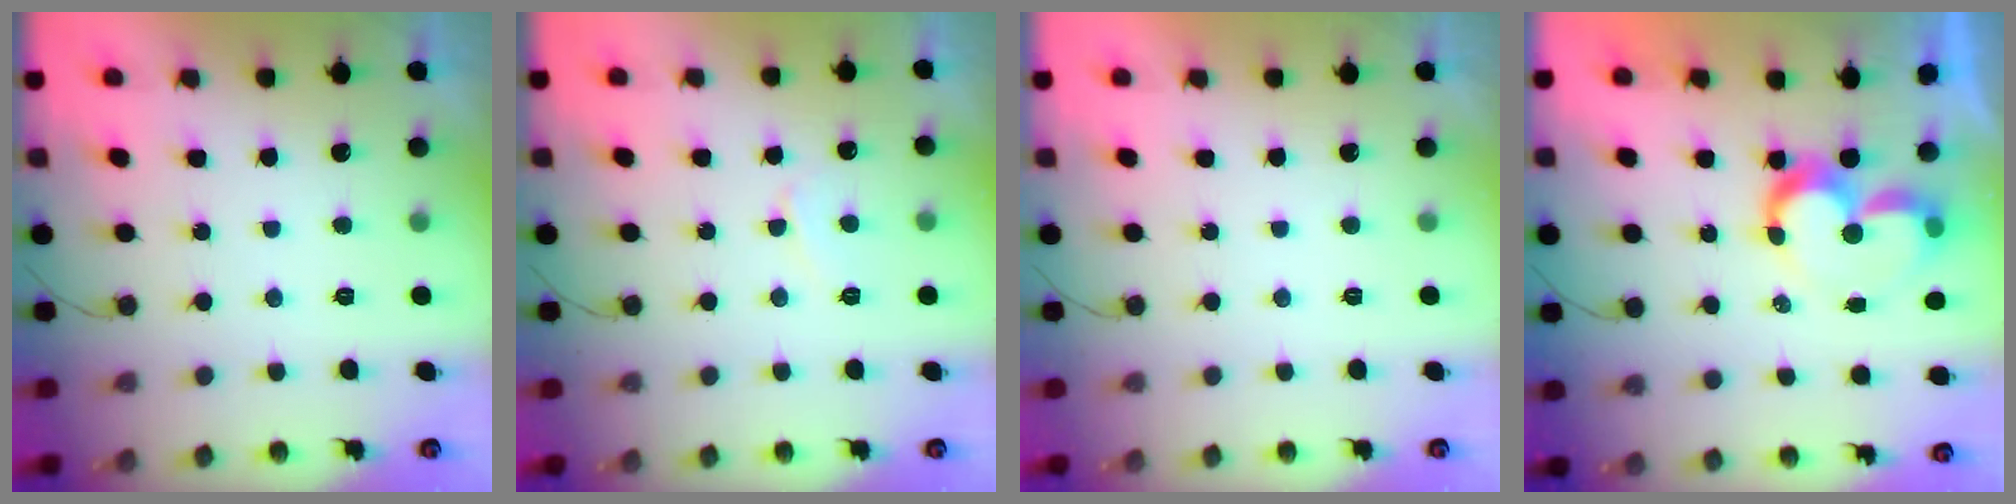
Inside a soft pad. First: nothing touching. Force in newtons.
{"total": 3.9, "press": 3.8, "slide": 0.4}
{"total": 1.7, "press": 1.7, "slide": 0.1}
{"total": 9.3, "press": 9.2, "slide": 0.8}